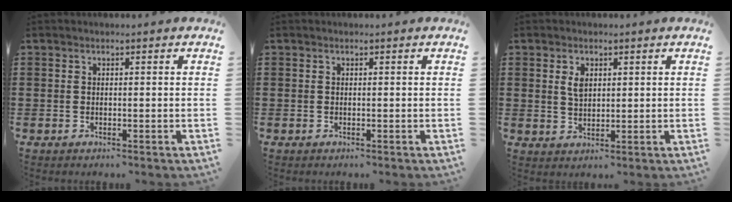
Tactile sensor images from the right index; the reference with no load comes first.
{"total": 0.0}
{"total": 2.5, "force": [1.0, 1.5, 1.7], "torque": [-0.038, 0.005, 0.019]}